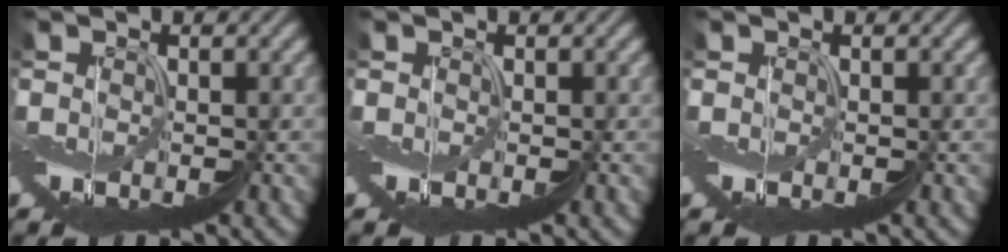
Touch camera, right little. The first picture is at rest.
{"total": 0.0}
{"total": 0.0}